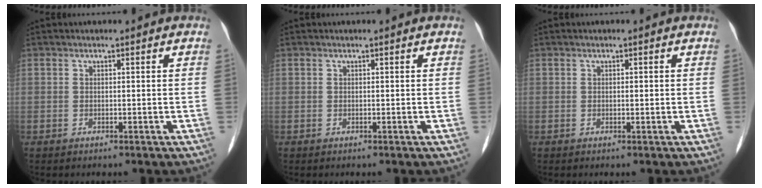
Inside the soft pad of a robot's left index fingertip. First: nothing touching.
{"total": 0.0}
{"total": 0.5, "force": [0.0, 0.1, 0.5], "torque": [-0.010, -0.001, 0.002]}